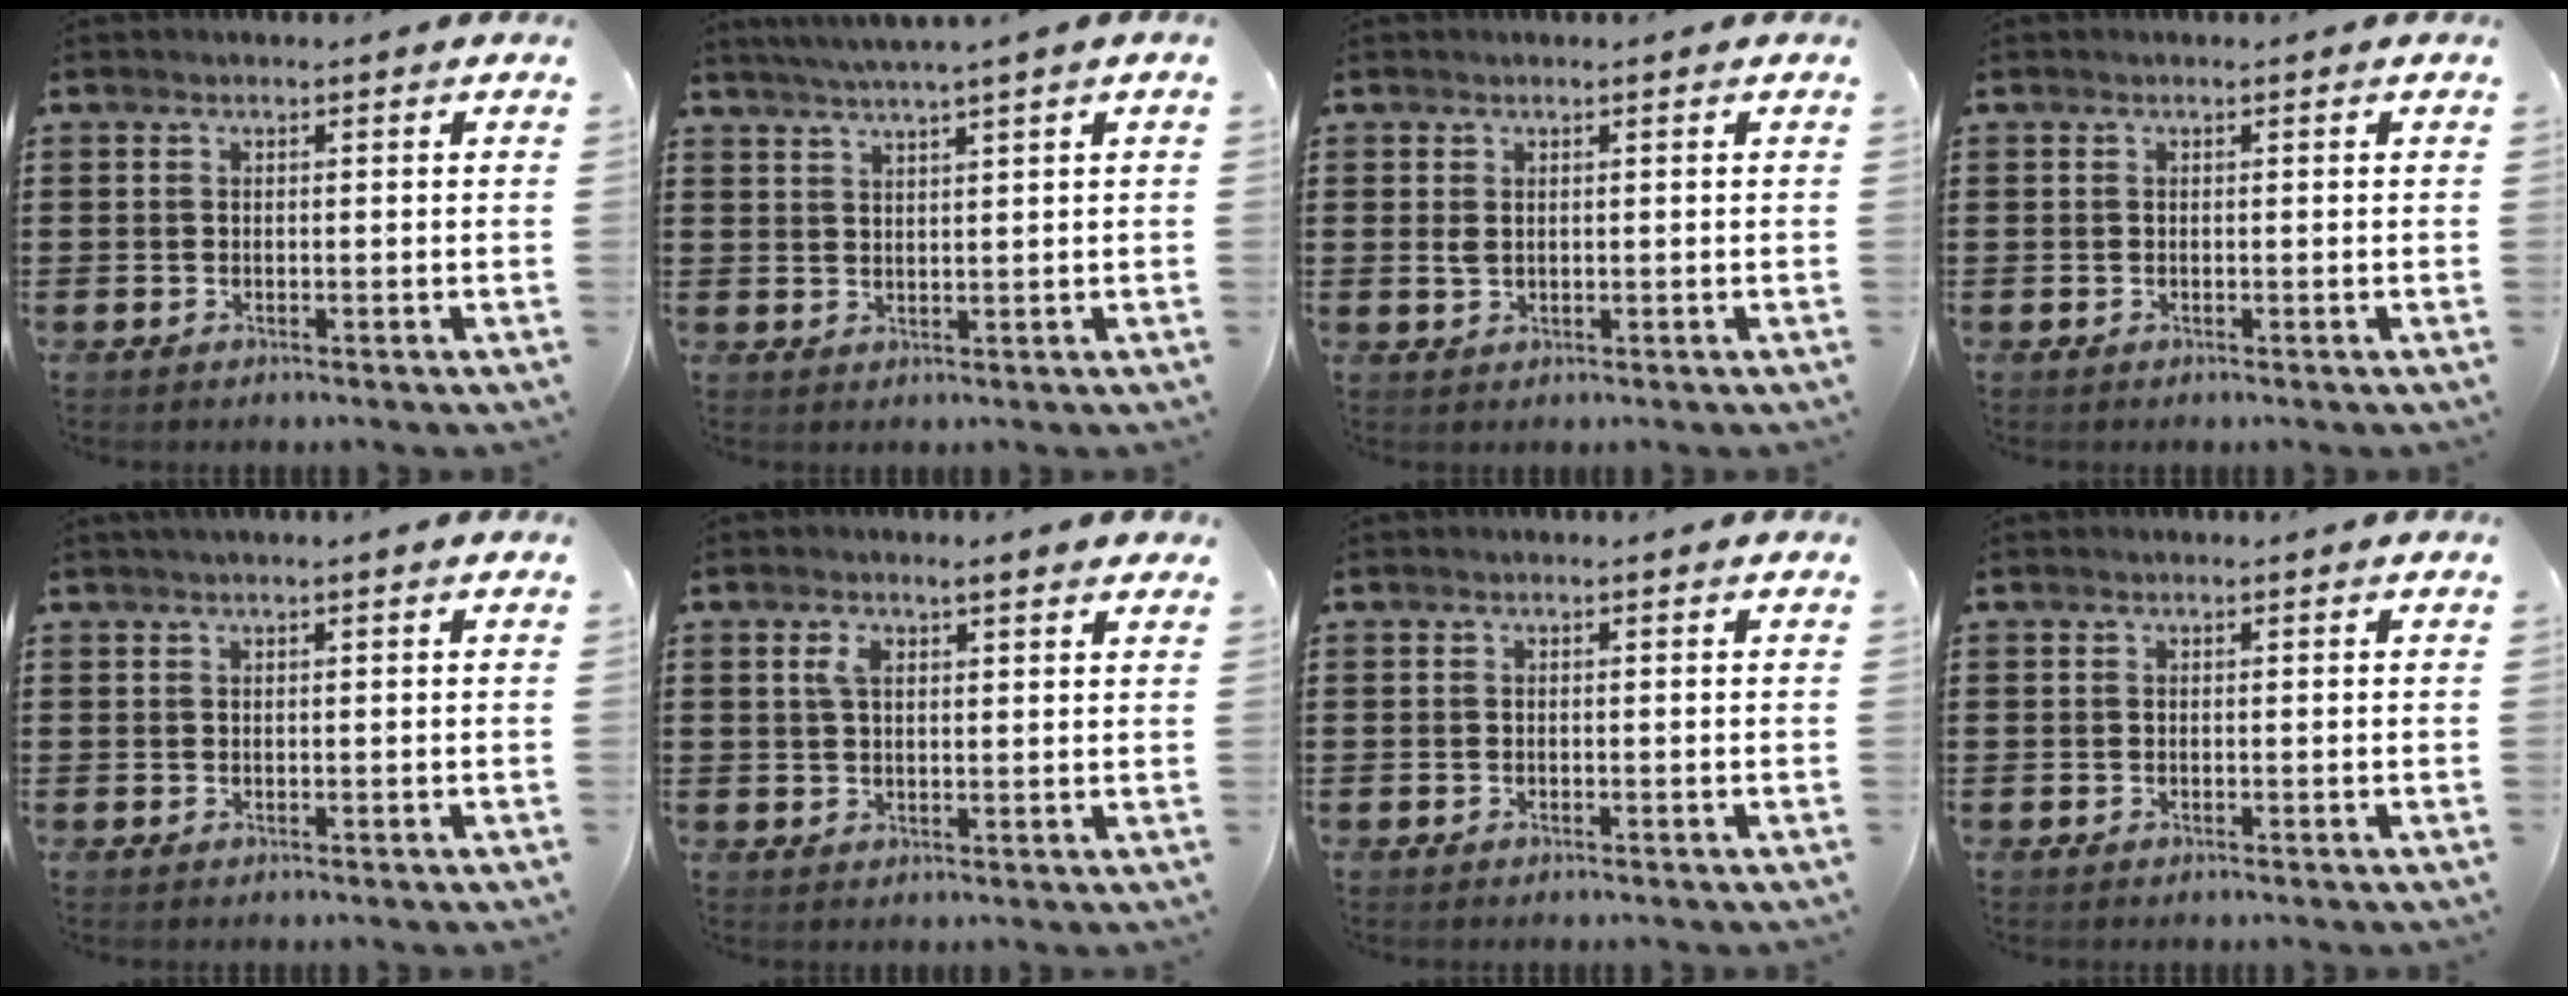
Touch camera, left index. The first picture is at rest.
{"total": 2.4, "force": [1.9, -0.7, 1.2], "torque": [-0.025, -0.006, 0.035]}
{"total": 1.4, "force": [0.3, 0.9, 1.0], "torque": [-0.031, 0.002, 0.002]}
{"total": 0.0}
{"total": 0.5, "force": [0.2, -0.1, 0.5], "torque": [-0.008, -0.002, 0.005]}
{"total": 3.3, "force": [1.9, 0.9, 2.6], "torque": [-0.054, 0.006, 0.032]}
{"total": 0.0}
{"total": 0.0}